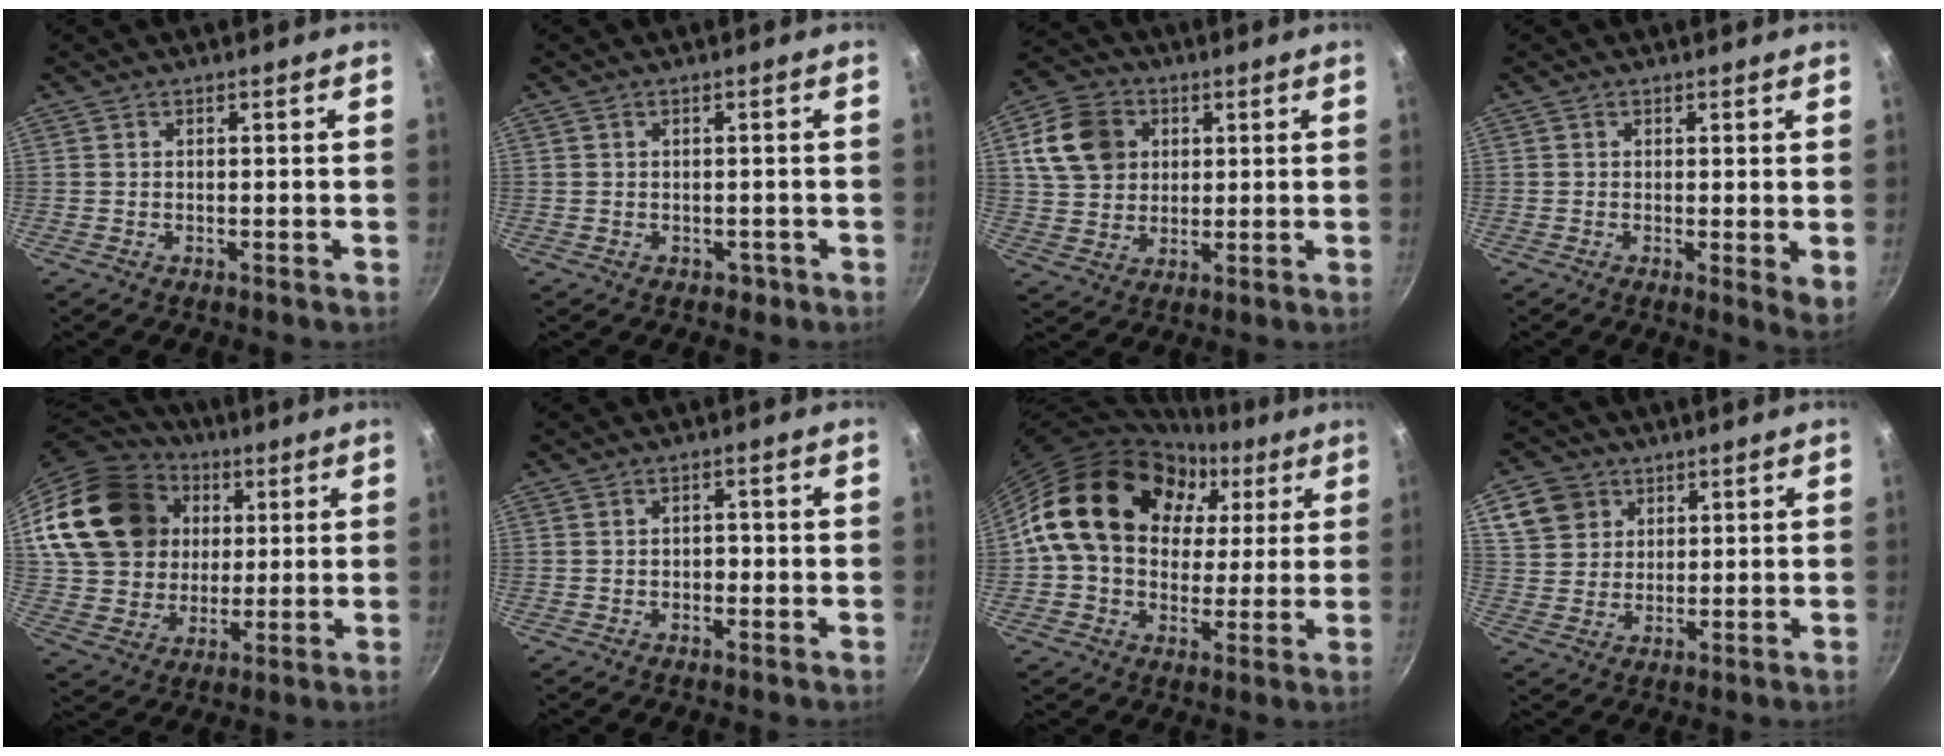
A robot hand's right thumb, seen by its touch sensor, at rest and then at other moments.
{"total": 1.6, "force": [-0.5, 1.3, 0.7], "torque": [0.004, 0.014, 0.004]}
{"total": 12.0, "force": [3.7, 9.8, 6.0], "torque": [-0.087, 0.004, 0.063]}
{"total": 4.2, "force": [0.6, 1.5, 3.9], "torque": [-0.047, -0.014, 0.006]}
{"total": 24.7, "force": [7.0, 19.7, 13.2], "torque": [-0.240, 0.023, 0.139]}
{"total": 1.5, "force": [-0.4, 1.1, 1.0], "torque": [-0.008, 0.009, -0.008]}
{"total": 20.8, "force": [5.6, 16.1, 11.9], "torque": [-0.177, 0.024, 0.091]}
{"total": 8.1, "force": [3.7, 6.7, 2.8], "torque": [-0.025, 0.004, 0.071]}